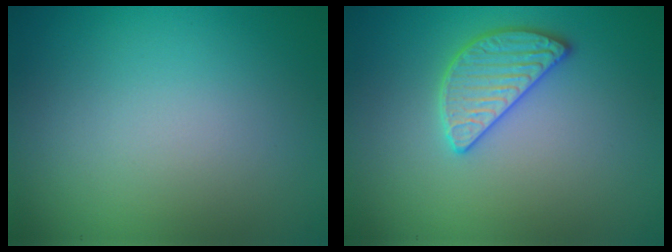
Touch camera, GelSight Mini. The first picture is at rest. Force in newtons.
{"total": 2.8, "press": 2.8, "slide": 0.3}